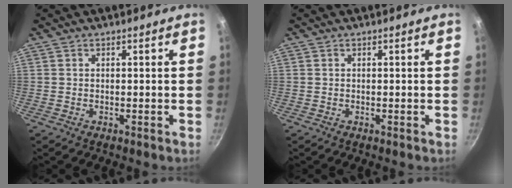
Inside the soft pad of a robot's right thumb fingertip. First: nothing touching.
{"total": 0.0}